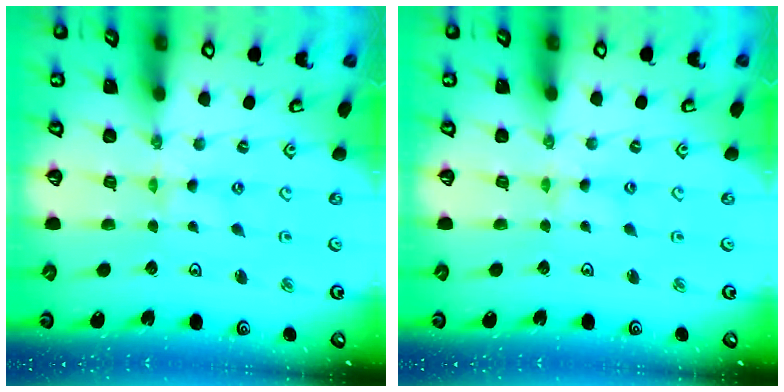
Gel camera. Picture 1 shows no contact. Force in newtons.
{"total": 1.4, "press": 1.4, "slide": 0.2}